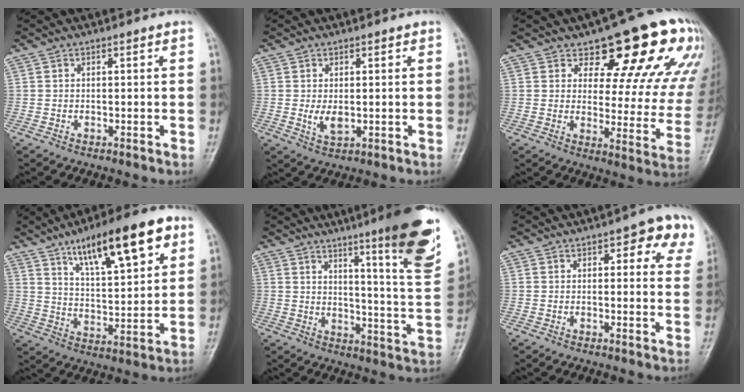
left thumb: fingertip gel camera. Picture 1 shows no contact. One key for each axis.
{"total": 3.3, "fx": 0.0, "fy": 1.9, "fz": 2.6, "tx": -0.046, "ty": -0.010, "tz": 0.005}
{"total": 20.0, "fx": 12.8, "fy": 8.7, "fz": 12.7, "tx": -0.107, "ty": -0.067, "tz": 0.155}
{"total": 18.1, "fx": 9.8, "fy": 5.5, "fz": 14.2, "tx": -0.196, "ty": -0.033, "tz": 0.159}
{"total": 18.1, "fx": 10.7, "fy": 1.5, "fz": 14.5, "tx": -0.177, "ty": -0.063, "tz": 0.147}
{"total": 8.2, "fx": 3.8, "fy": 3.7, "fz": 6.2, "tx": -0.032, "ty": -0.006, "tz": 0.035}